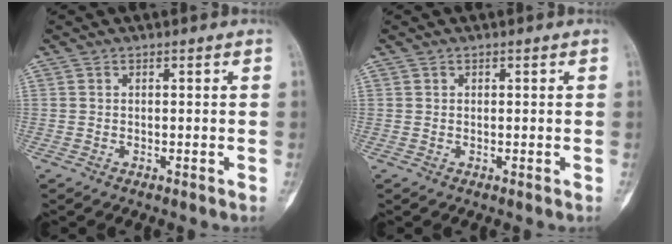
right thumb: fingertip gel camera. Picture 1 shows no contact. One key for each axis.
{"total": 0.0}